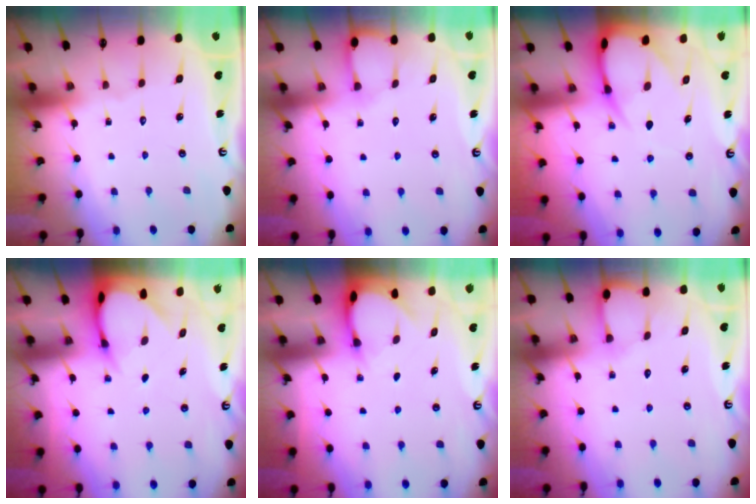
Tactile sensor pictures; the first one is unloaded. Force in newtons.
{"total": 3.9, "press": 3.9, "slide": 0.4}
{"total": 9.7, "press": 9.7, "slide": 1.0}
{"total": 3.9, "press": 3.9, "slide": 0.3}
{"total": 3.6, "press": 3.6, "slide": 0.1}
{"total": 3.9, "press": 3.9, "slide": 0.4}